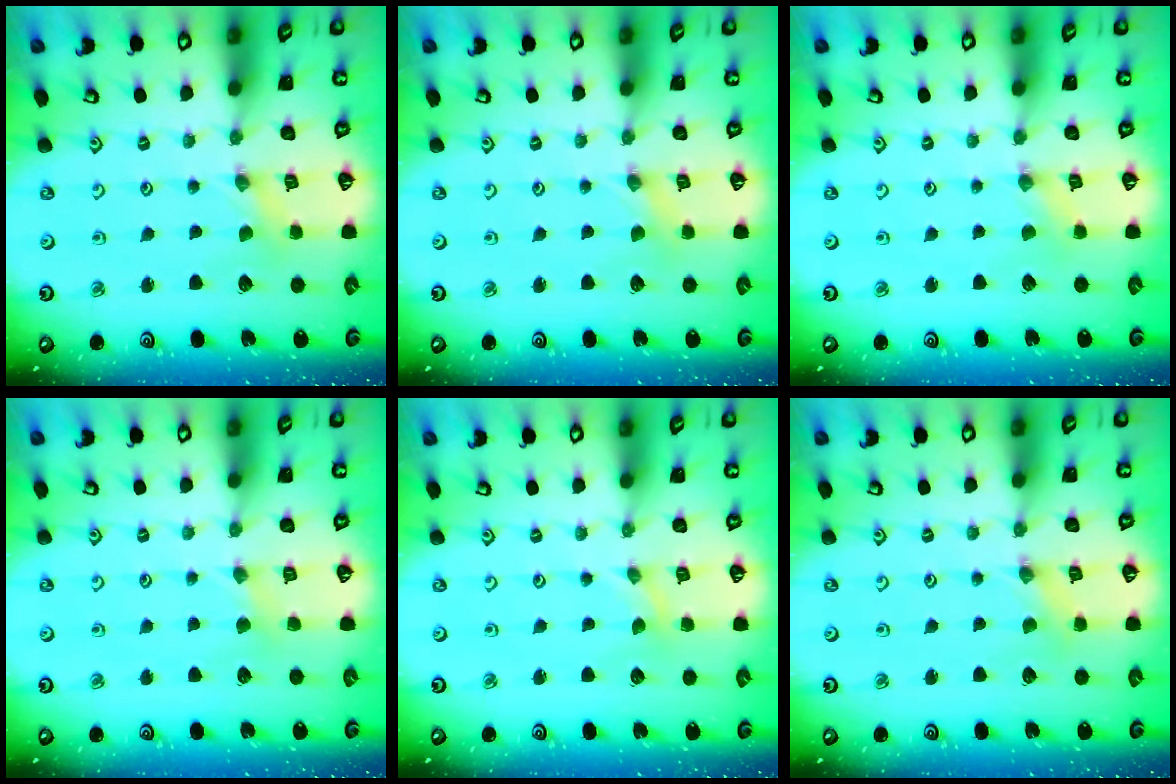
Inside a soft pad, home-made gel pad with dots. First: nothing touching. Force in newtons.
{"total": 0.0}
{"total": 0.0}
{"total": 3.0, "press": 2.9, "slide": 0.5}
{"total": 0.0}
{"total": 0.6, "press": 0.6, "slide": 0.1}